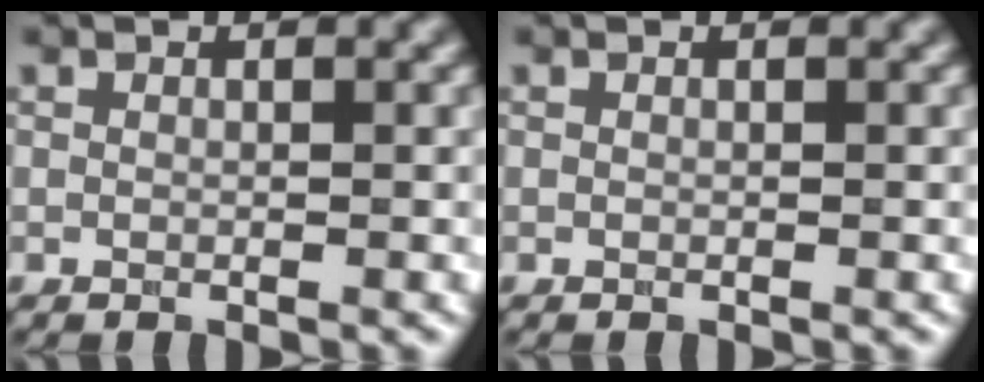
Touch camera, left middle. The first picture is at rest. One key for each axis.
{"total": 0.0}